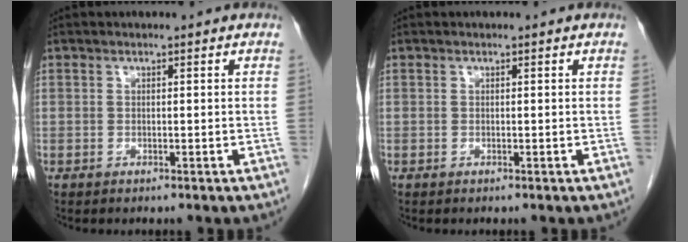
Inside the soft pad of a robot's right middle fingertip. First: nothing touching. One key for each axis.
{"total": 0.0}